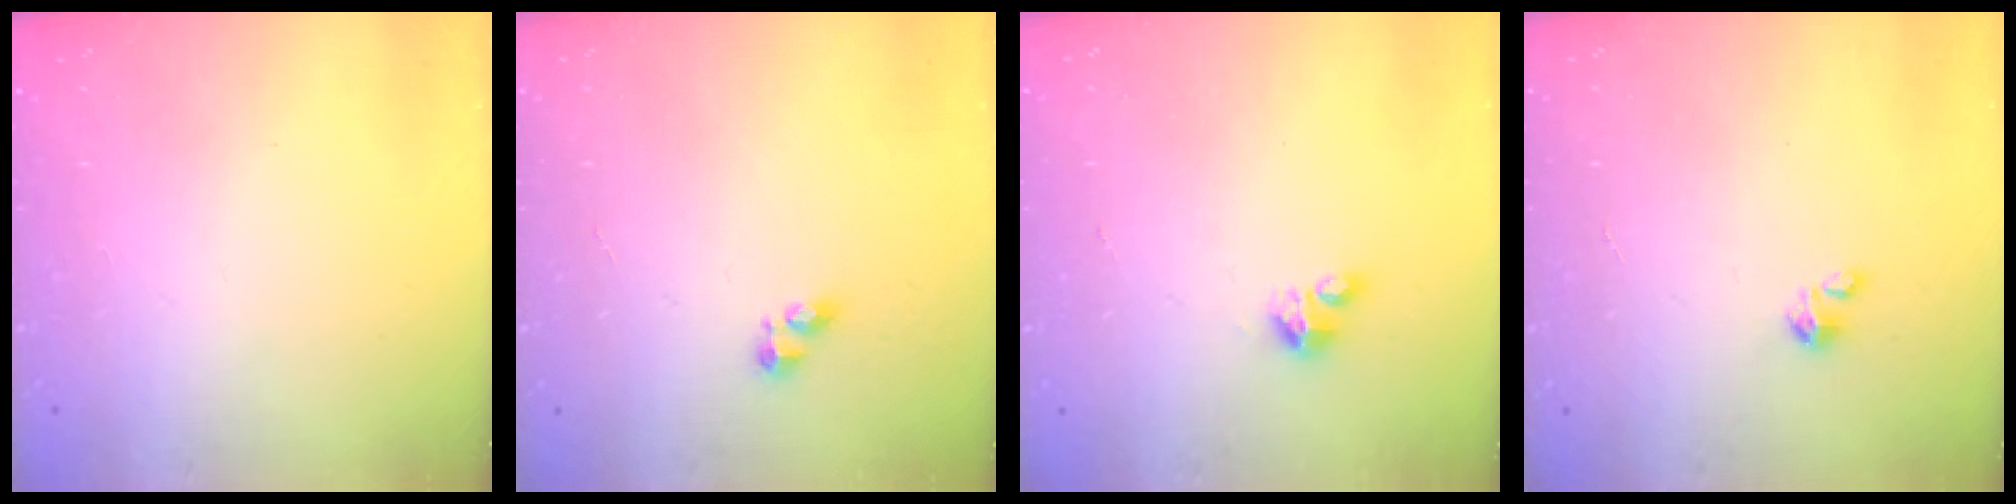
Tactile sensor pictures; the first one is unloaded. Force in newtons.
{"total": 3.2, "press": 3.2, "slide": 0.4}
{"total": 2.8, "press": 2.8, "slide": 0.2}
{"total": 1.8, "press": 1.8, "slide": 0.1}